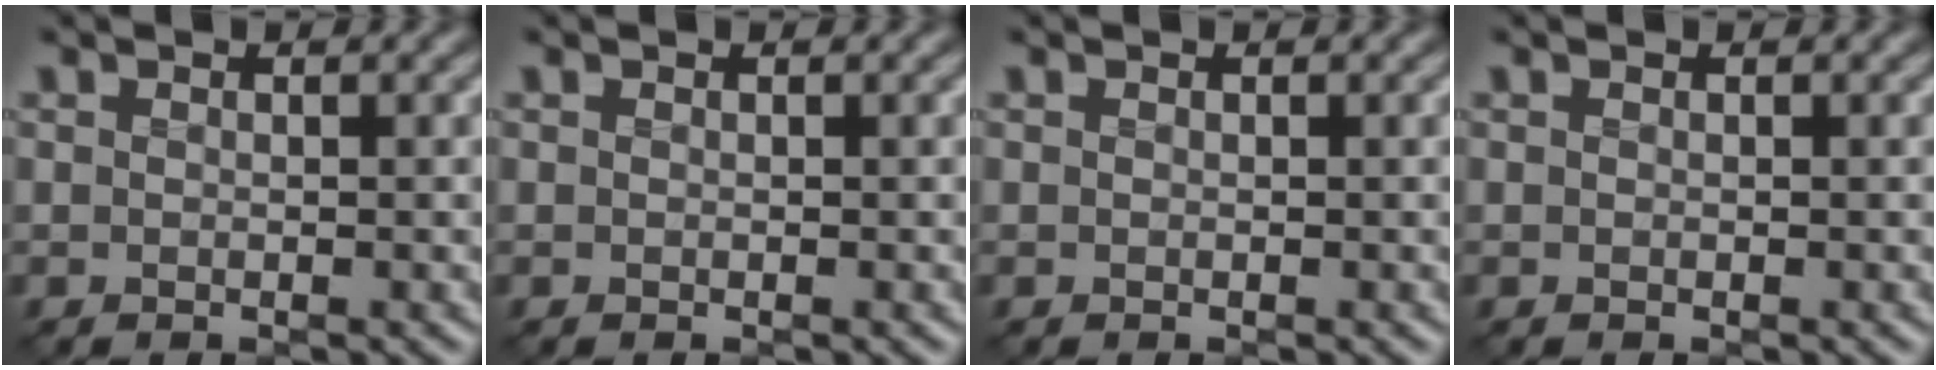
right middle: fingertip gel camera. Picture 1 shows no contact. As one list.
[{"total": 0.0}, {"total": 0.0}, {"total": 0.0}]